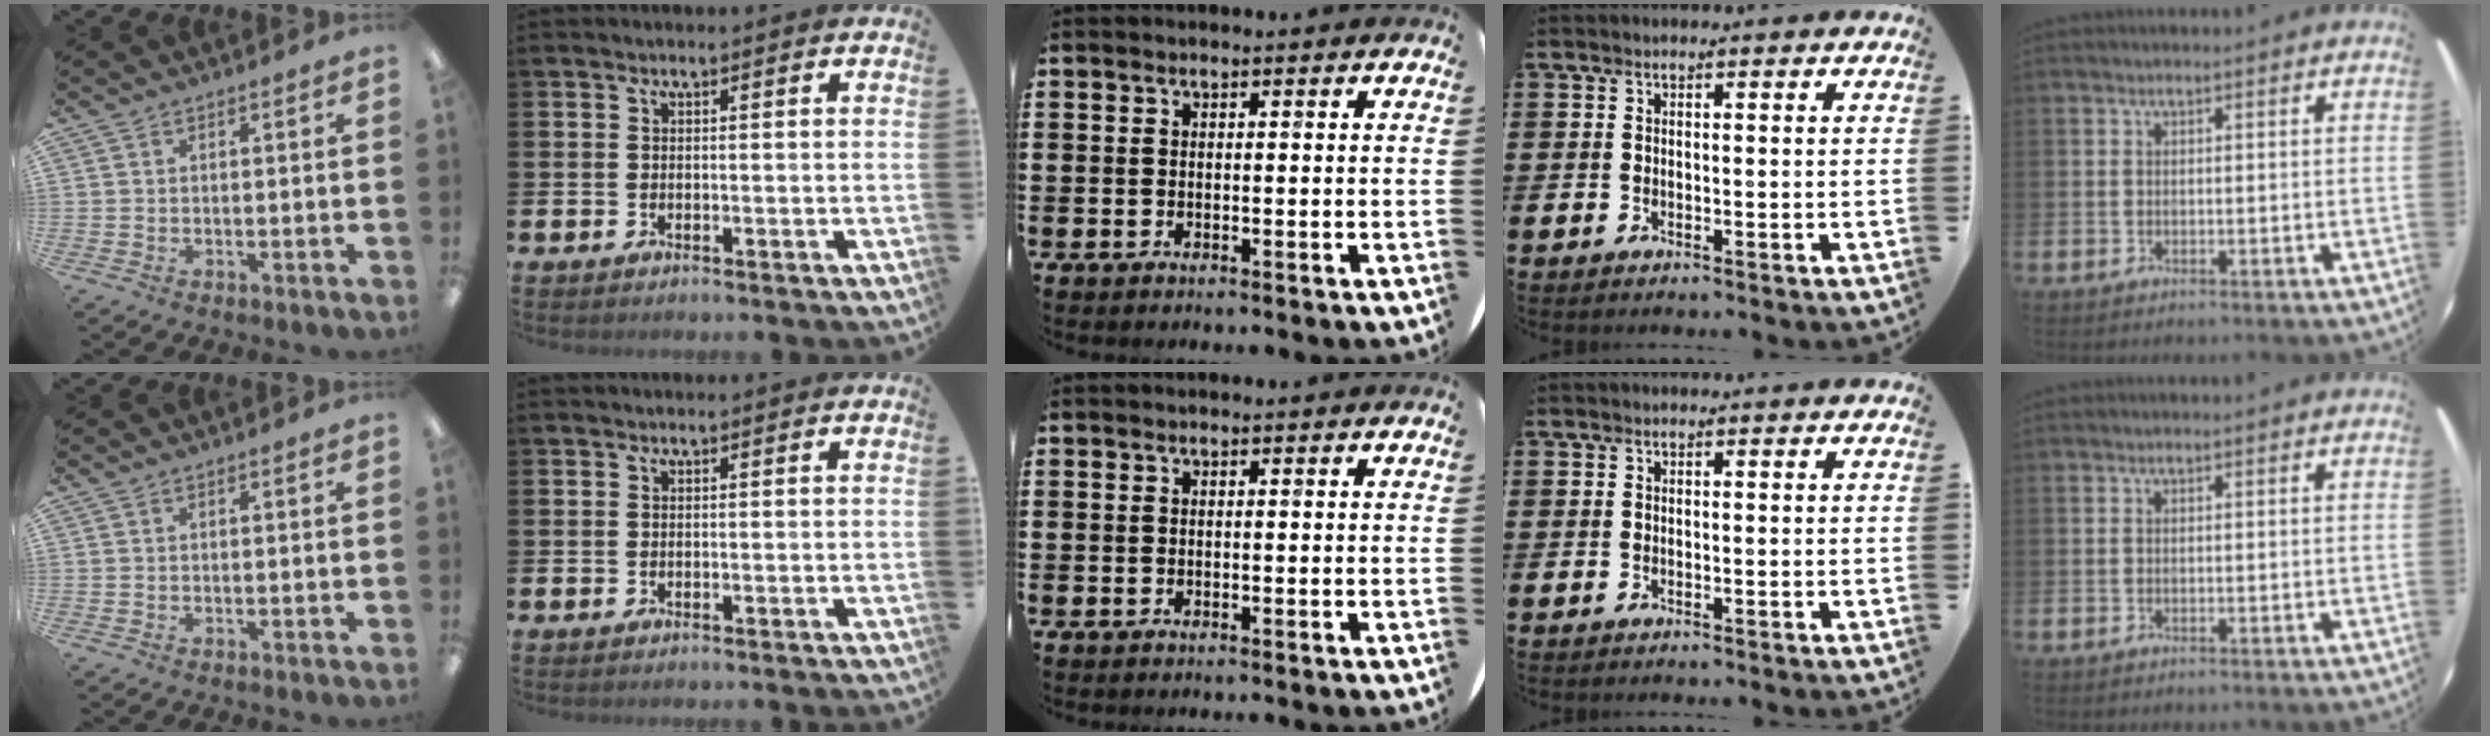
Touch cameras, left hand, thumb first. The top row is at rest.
{}